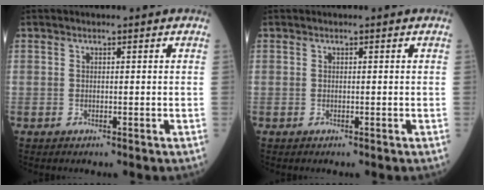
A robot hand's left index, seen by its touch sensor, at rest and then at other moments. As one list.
[{"total": 0.0}]